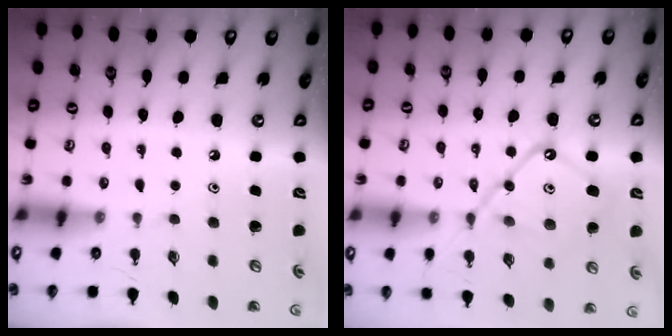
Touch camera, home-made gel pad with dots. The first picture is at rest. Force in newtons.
{"total": 15.7, "press": 15.6, "slide": 1.4}